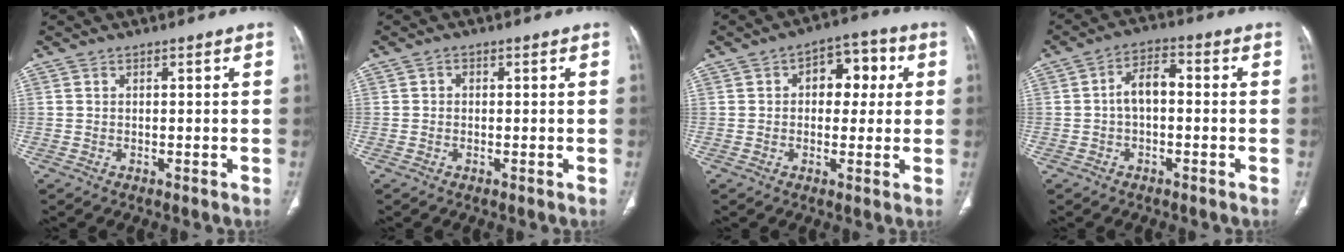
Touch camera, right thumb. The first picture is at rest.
{"total": 0.8, "force": [0.0, 0.7, 0.4], "torque": [-0.002, 0.003, -0.005]}
{"total": 8.6, "force": [1.8, 5.7, 6.2], "torque": [-0.042, 0.017, 0.020]}
{"total": 5.5, "force": [-0.4, 3.1, 4.6], "torque": [-0.074, 0.024, -0.017]}